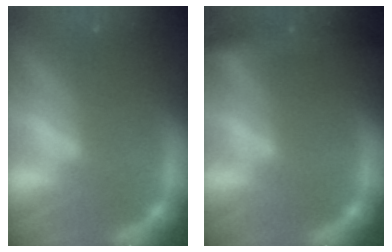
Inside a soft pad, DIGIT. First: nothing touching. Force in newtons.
{"total": 5.5}